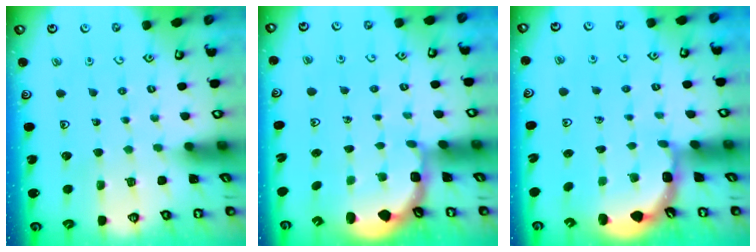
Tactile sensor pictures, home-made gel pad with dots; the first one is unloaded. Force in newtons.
{"total": 2.9, "press": 1.8, "slide": 2.3}
{"total": 2.1, "press": 1.9, "slide": 0.8}